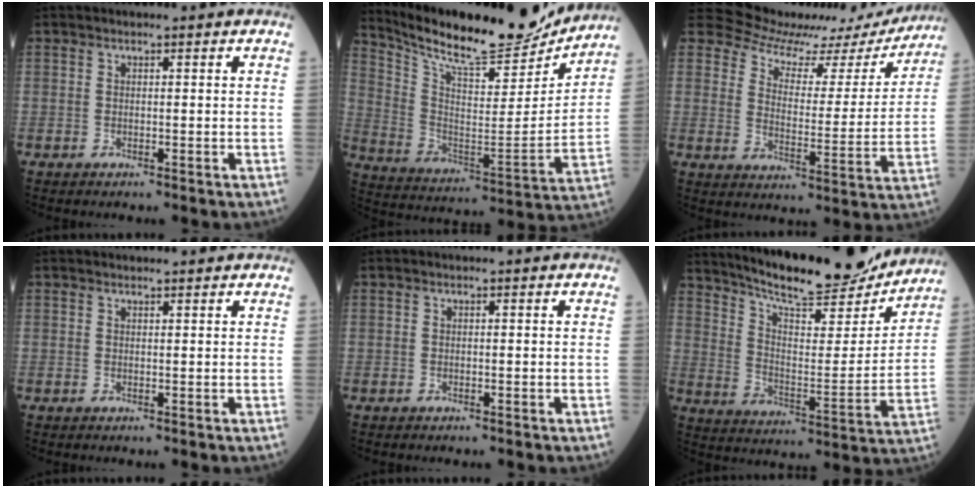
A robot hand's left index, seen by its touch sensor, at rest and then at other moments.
{"total": 20.8, "force": [19.2, 3.4, 7.2], "torque": [-0.140, -0.038, 0.295]}
{"total": 16.0, "force": [15.5, 3.2, 1.7], "torque": [-0.022, -0.042, 0.194]}
{"total": 1.2, "force": [1.2, 0.2, 0.2], "torque": [-0.007, 0.008, 0.016]}
{"total": 0.0}
{"total": 20.8, "force": [19.1, 3.0, 7.8], "torque": [-0.126, -0.028, 0.275]}